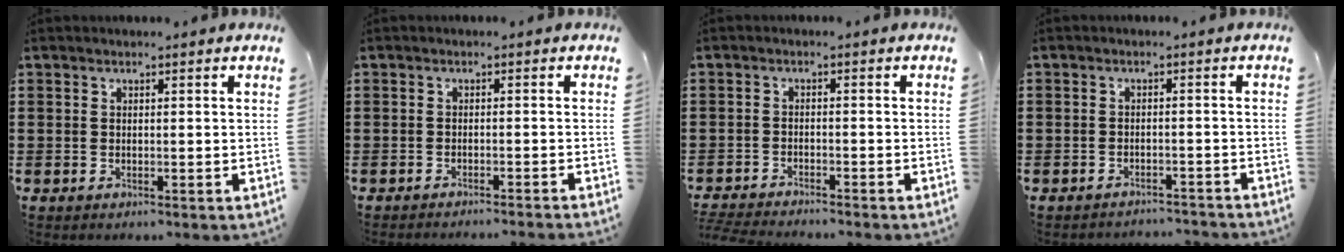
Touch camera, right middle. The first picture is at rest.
{"total": 1.3, "force": [-1.2, -0.3, 0.2], "torque": [-0.004, 0.002, -0.025]}
{"total": 2.7, "force": [-2.7, -0.1, 0.2], "torque": [-0.012, -0.004, -0.059]}
{"total": 2.4, "force": [-2.4, 0.5, -0.4], "torque": [0.000, 0.004, -0.055]}